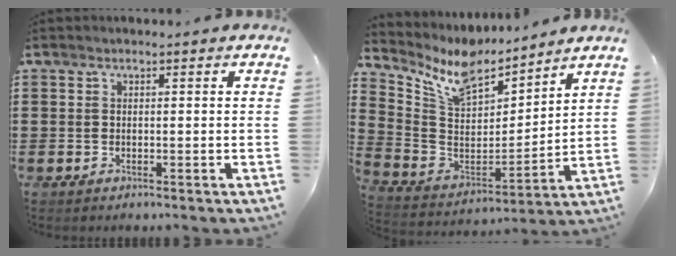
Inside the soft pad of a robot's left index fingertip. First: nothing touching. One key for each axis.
{"total": 9.0, "fx": 7.6, "fy": 3.4, "fz": 3.6, "tx": -0.111, "ty": -0.042, "tz": 0.135}